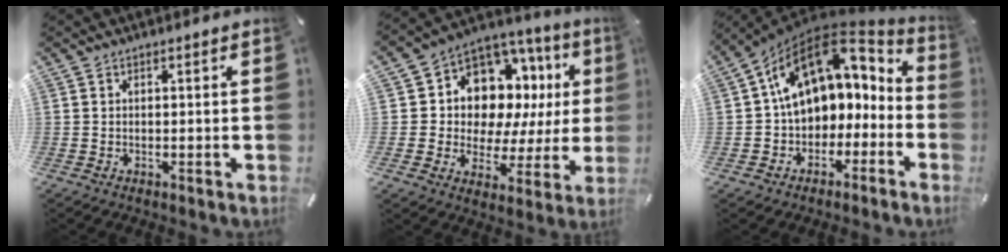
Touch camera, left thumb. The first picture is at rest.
{"total": 11.7, "force": [5.8, 8.8, 5.2], "torque": [-0.087, -0.065, 0.107]}
{"total": 16.5, "force": [5.8, 12.0, 9.8], "torque": [-0.177, -0.036, 0.103]}